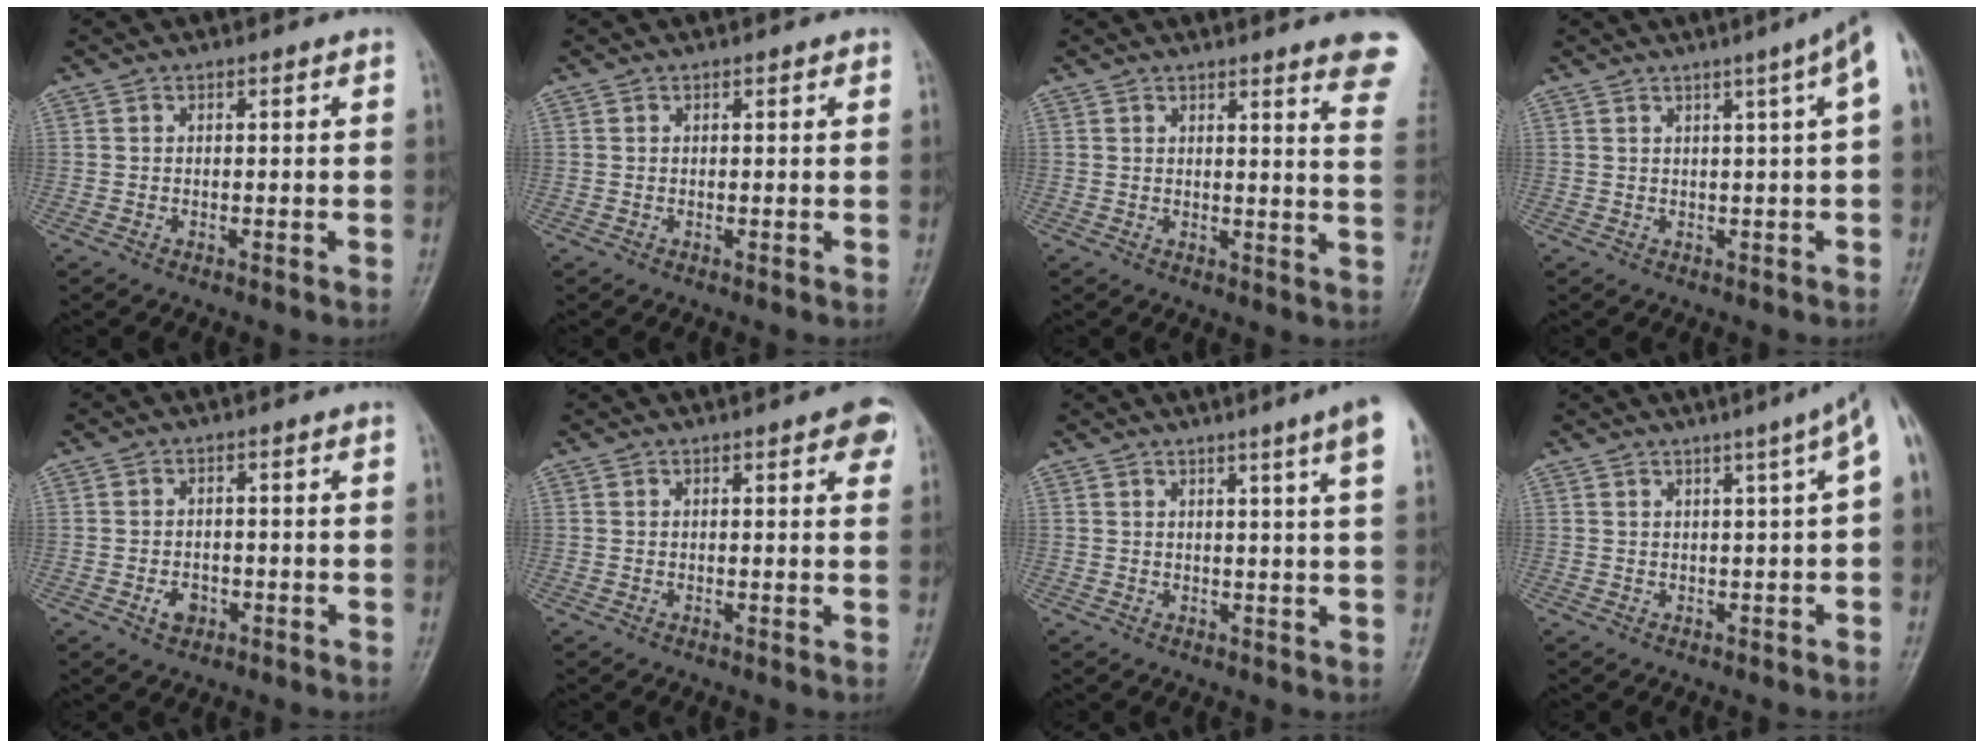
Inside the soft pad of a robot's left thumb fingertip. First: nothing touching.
{"total": 0.6, "force": [0.3, 0.3, 0.3], "torque": [0.001, 0.001, 0.003]}
{"total": 10.4, "force": [8.1, 0.8, 6.4], "torque": [-0.052, -0.047, 0.072]}
{"total": 5.8, "force": [1.8, 0.0, 5.5], "torque": [-0.070, 0.012, 0.021]}
{"total": 2.9, "force": [-1.2, 2.2, 1.4], "torque": [-0.013, 0.007, -0.016]}
{"total": 4.4, "force": [2.2, 1.4, 3.5], "torque": [-0.024, -0.002, 0.020]}
{"total": 7.2, "force": [4.0, -0.6, 5.9], "torque": [-0.076, -0.010, 0.043]}
{"total": 5.6, "force": [1.6, 0.4, 5.3], "torque": [-0.064, 0.017, 0.015]}